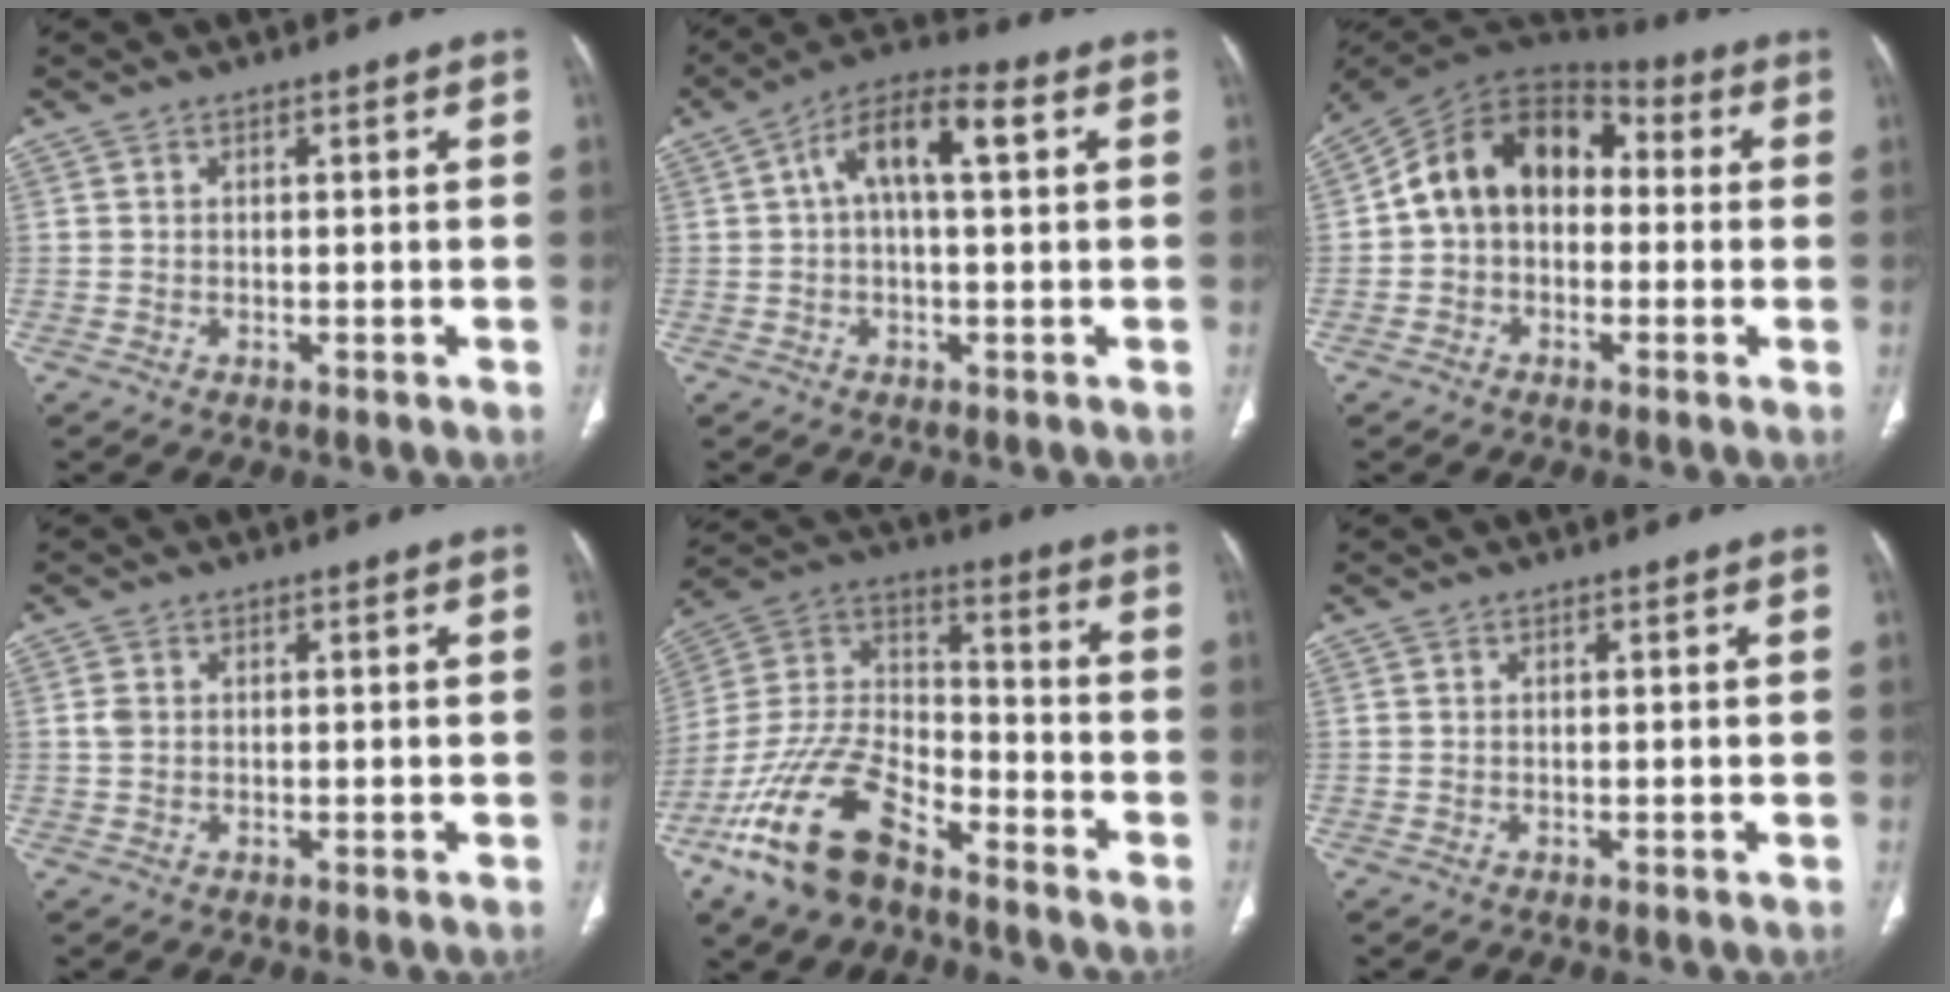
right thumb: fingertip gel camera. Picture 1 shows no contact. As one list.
[{"total": 9.8, "force": [2.2, 3.8, 8.8], "torque": [-0.160, 0.033, 0.031]}, {"total": 14.8, "force": [0.5, 10.9, 10.0], "torque": [-0.136, 0.049, -0.006]}, {"total": 1.3, "force": [0.1, 1.0, 0.8], "torque": [-0.023, 0.002, 0.002]}, {"total": 19.4, "force": [-12.4, 9.1, 11.8], "torque": [-0.225, 0.065, -0.233]}, {"total": 0.0}]